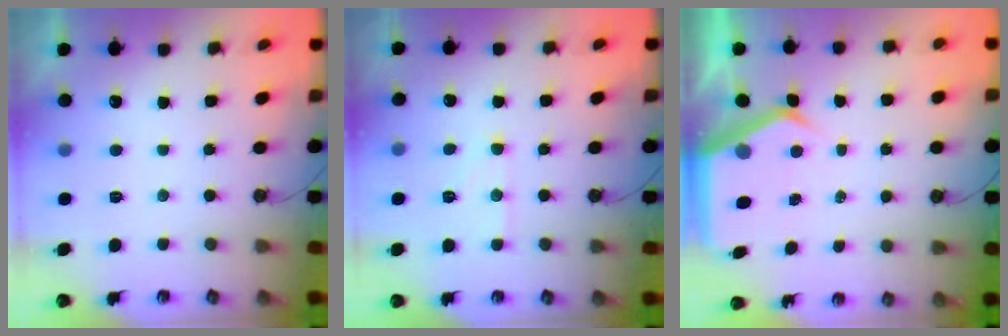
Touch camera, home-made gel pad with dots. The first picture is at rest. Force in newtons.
{"total": 7.0, "press": 7.0, "slide": 0.4}
{"total": 5.9, "press": 5.9, "slide": 0.5}